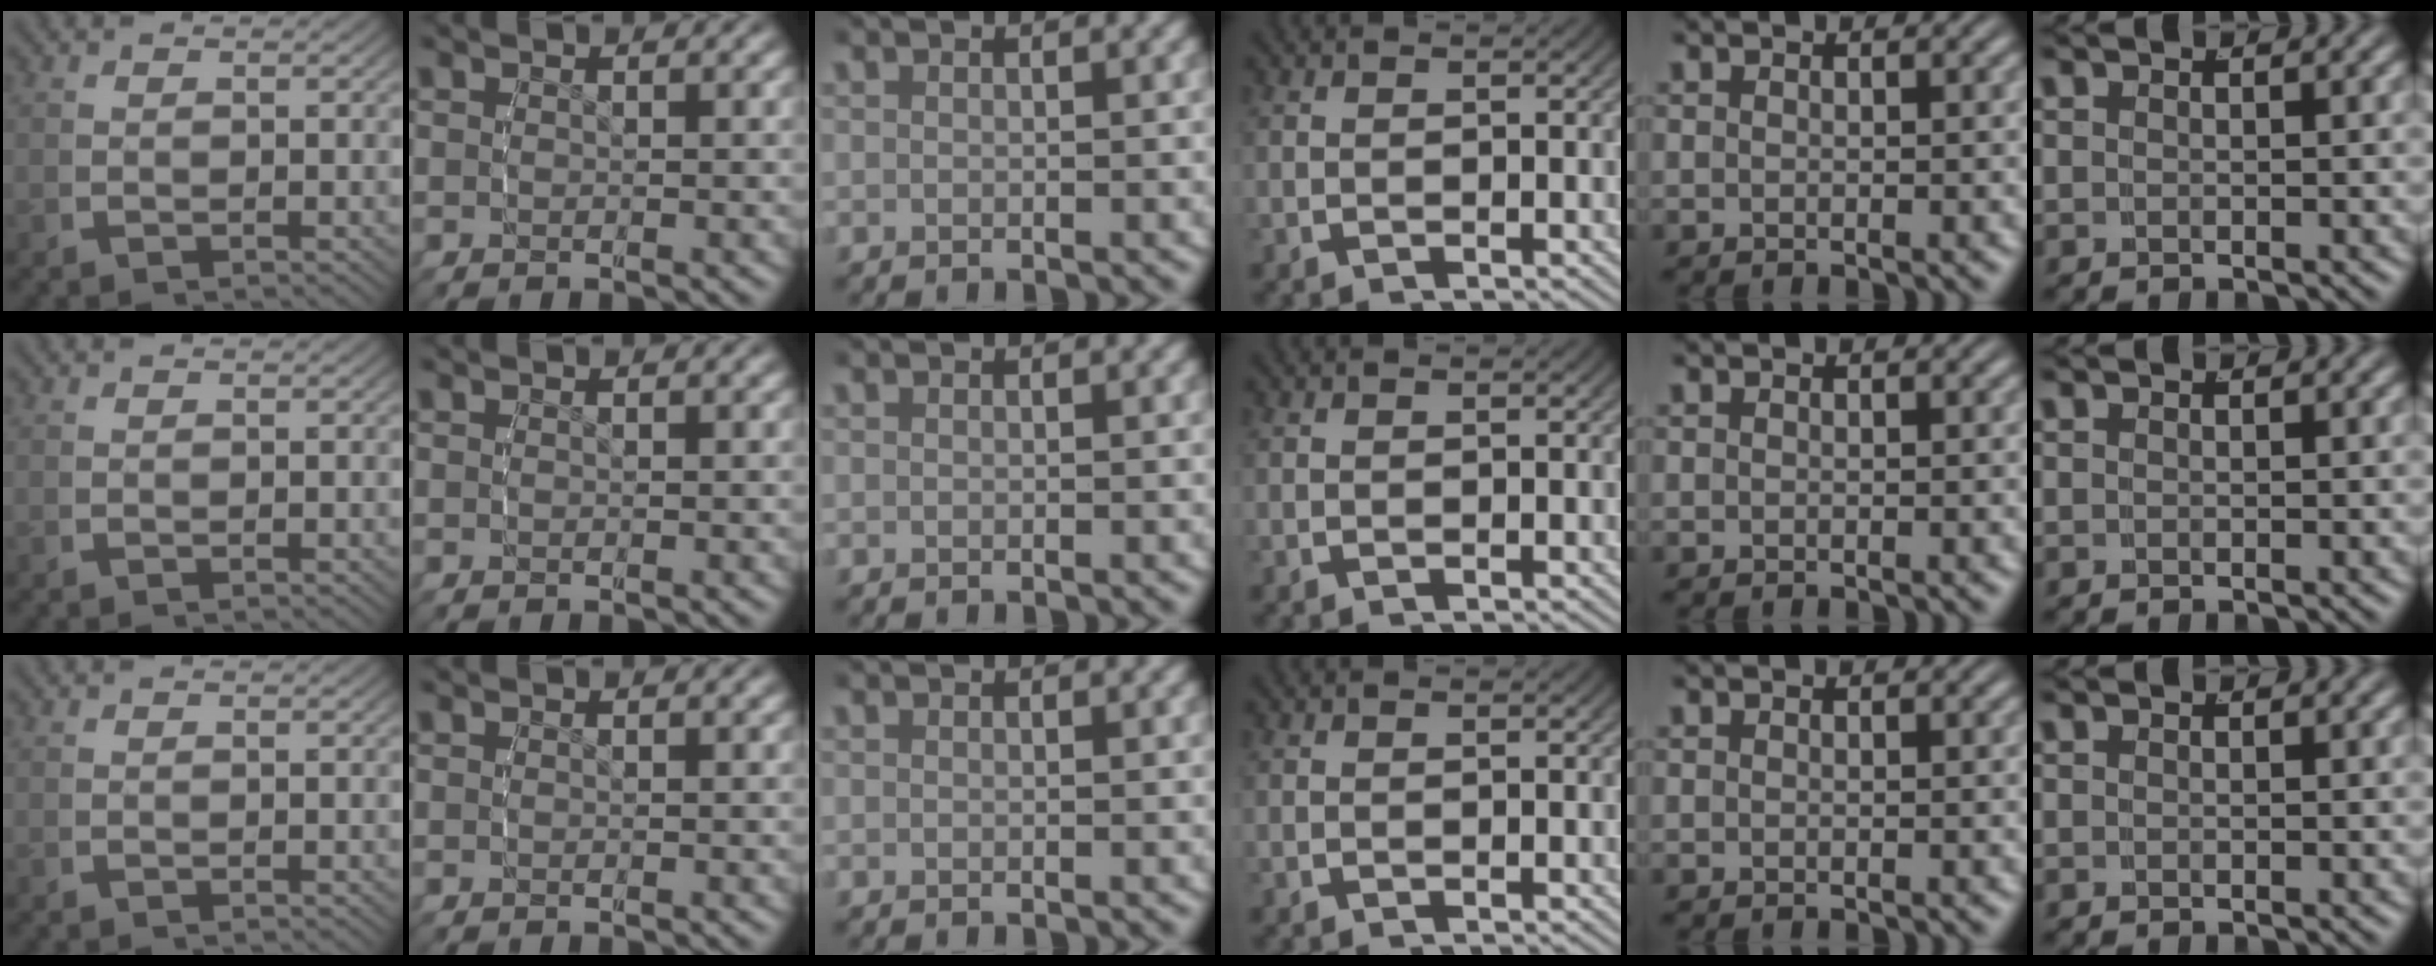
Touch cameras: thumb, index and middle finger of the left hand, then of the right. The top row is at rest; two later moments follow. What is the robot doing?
{"motion": "reach", "object": "paper towel"}